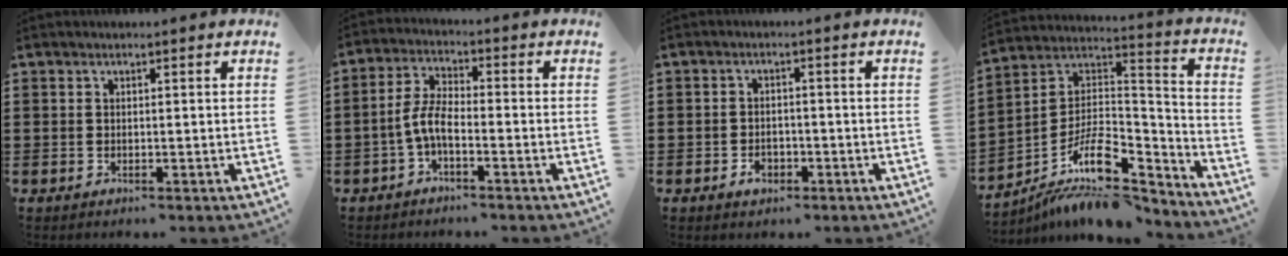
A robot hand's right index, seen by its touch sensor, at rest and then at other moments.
{"total": 5.1, "force": [-2.2, 1.6, 4.3], "torque": [-0.105, -0.003, -0.049]}
{"total": 2.4, "force": [-1.4, 1.6, 1.2], "torque": [-0.025, 0.001, -0.028]}
{"total": 11.4, "force": [-7.6, 4.3, 7.4], "torque": [-0.143, 0.008, -0.144]}